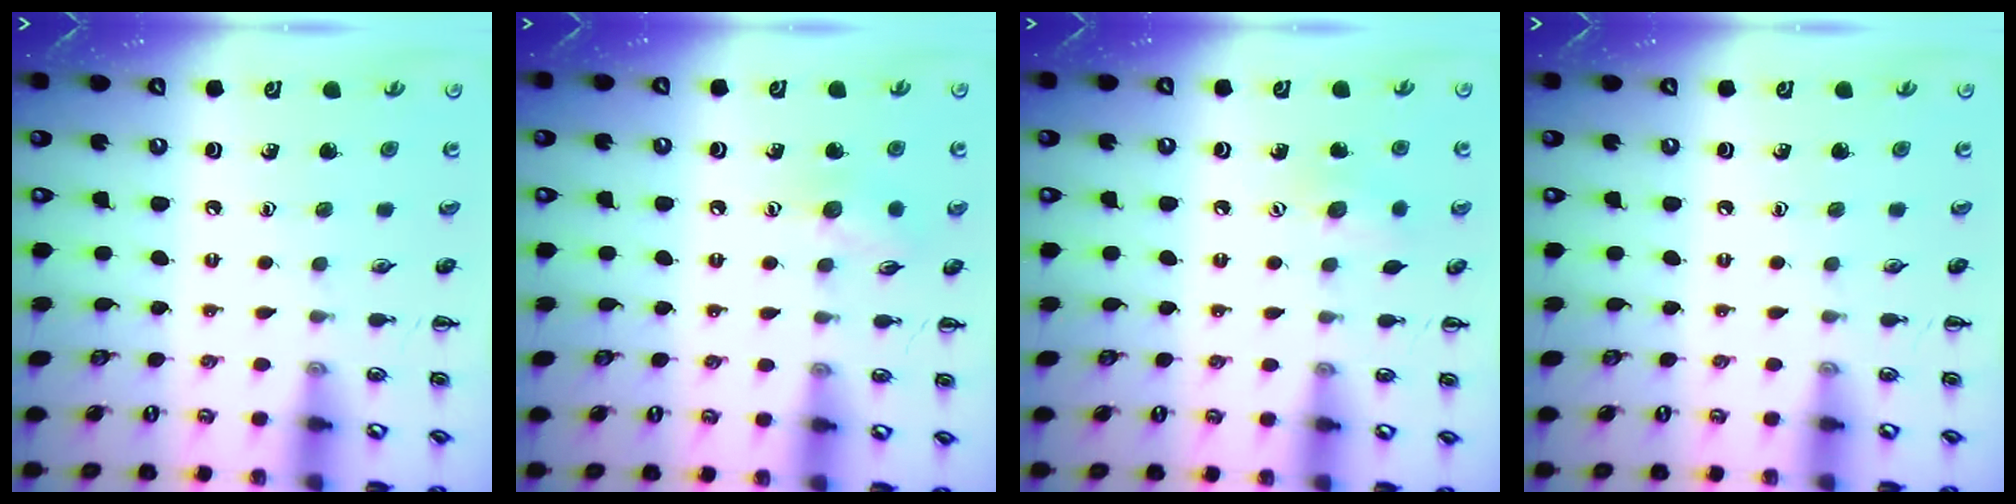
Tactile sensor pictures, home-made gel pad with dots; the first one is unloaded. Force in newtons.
{"total": 7.5, "press": 7.4, "slide": 1.3}
{"total": 7.0, "press": 6.9, "slide": 1.5}
{"total": 0.0}